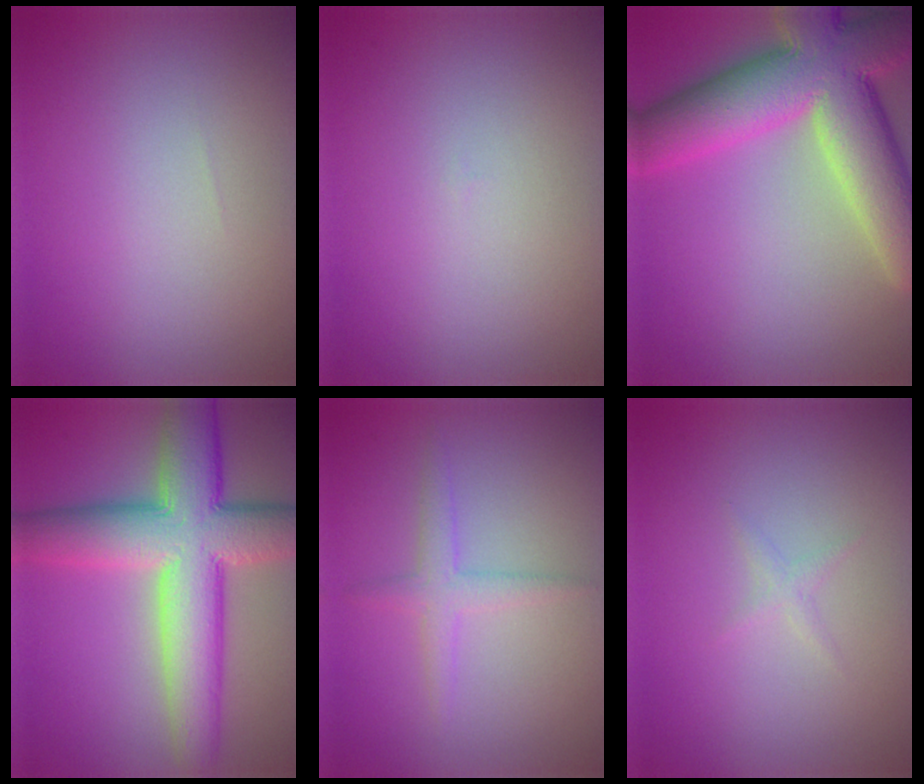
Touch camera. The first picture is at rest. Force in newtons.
{"total": 0.0}
{"total": 12.4, "press": 12.3, "slide": 0.7}
{"total": 11.1, "press": 11.1, "slide": 0.4}
{"total": 2.0, "press": 2.0, "slide": 0.1}
{"total": 0.7, "press": 0.7, "slide": 0.0}